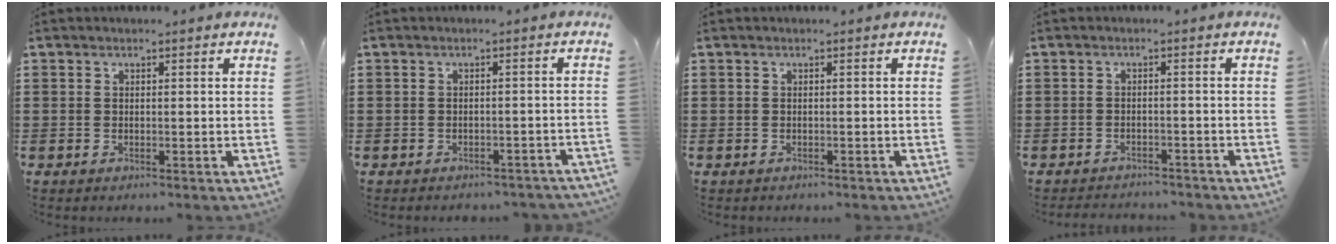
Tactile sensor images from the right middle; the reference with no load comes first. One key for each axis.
{"total": 1.5, "fx": -1.5, "fy": 0.3, "fz": 0.1, "tx": -0.007, "ty": 0.001, "tz": -0.031}
{"total": 0.0}
{"total": 1.9, "fx": -1.9, "fy": 0.1, "fz": -0.1, "tx": -0.006, "ty": -0.002, "tz": -0.041}